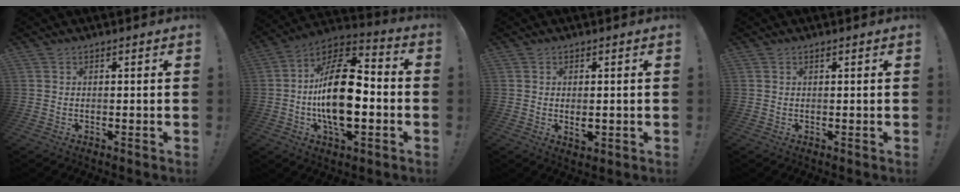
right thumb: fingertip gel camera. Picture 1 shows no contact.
{"total": 22.0, "force": [-2.8, 11.2, 18.8], "torque": [-0.327, 0.014, -0.048]}
{"total": 2.8, "force": [0.0, 1.4, 2.5], "torque": [-0.026, -0.004, 0.000]}
{"total": 0.0}